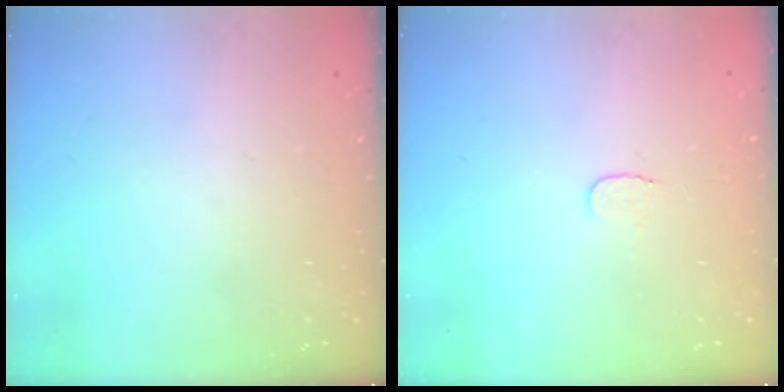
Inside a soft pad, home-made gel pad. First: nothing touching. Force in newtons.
{"total": 3.5, "press": 3.5, "slide": 0.4}